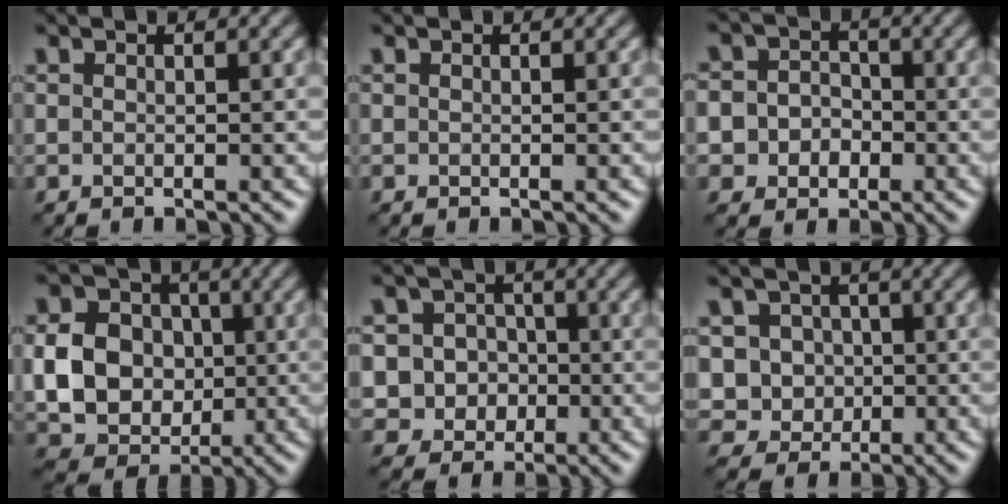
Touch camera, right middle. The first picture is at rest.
{"total": 0.0}
{"total": 5.4, "force": [-1.2, 5.0, 1.7], "torque": [-0.013, 0.016, -0.049]}
{"total": 8.2, "force": [-0.4, 7.1, 4.2], "torque": [-0.072, -0.002, -0.017]}
{"total": 5.4, "force": [-0.8, 5.1, 1.4], "torque": [-0.017, 0.021, -0.035]}
{"total": 5.2, "force": [0.2, 4.8, 1.9], "torque": [-0.033, 0.015, -0.006]}